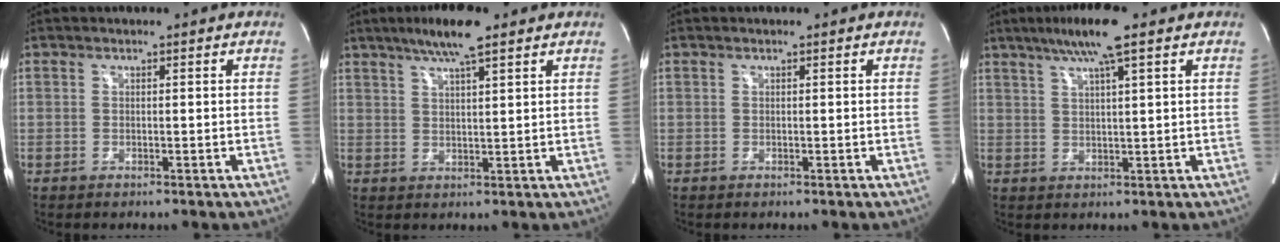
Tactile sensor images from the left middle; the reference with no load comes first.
{"total": 7.0, "force": [4.9, 0.6, 5.0], "torque": [-0.092, 0.012, 0.083]}
{"total": 0.0}
{"total": 7.4, "force": [4.6, -0.2, 5.7], "torque": [-0.105, 0.014, 0.080]}